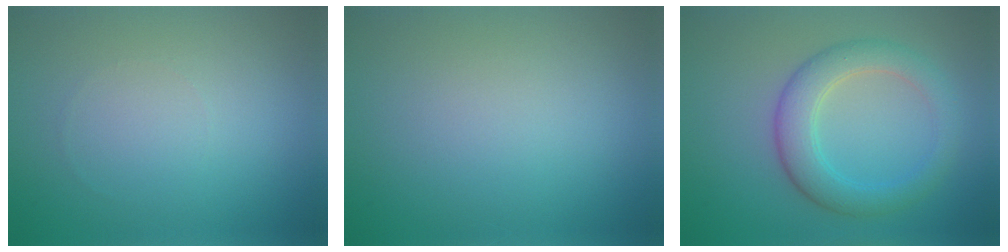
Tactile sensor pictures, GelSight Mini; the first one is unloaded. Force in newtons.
{"total": 0.0}
{"total": 4.5, "press": 4.5, "slide": 0.1}